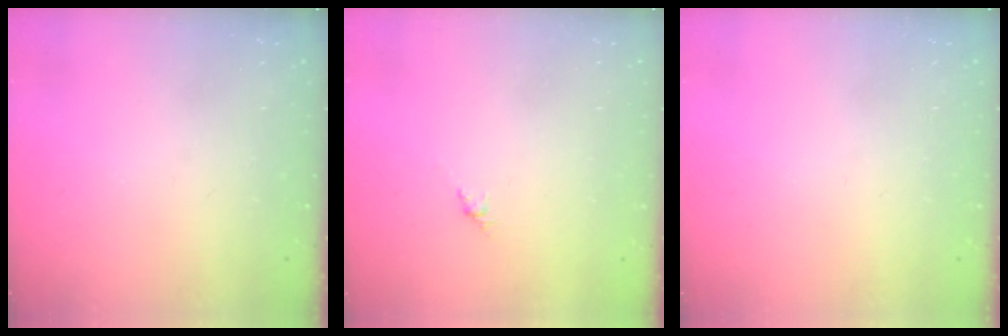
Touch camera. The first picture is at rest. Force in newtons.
{"total": 3.0, "press": 2.9, "slide": 0.7}
{"total": 0.0}